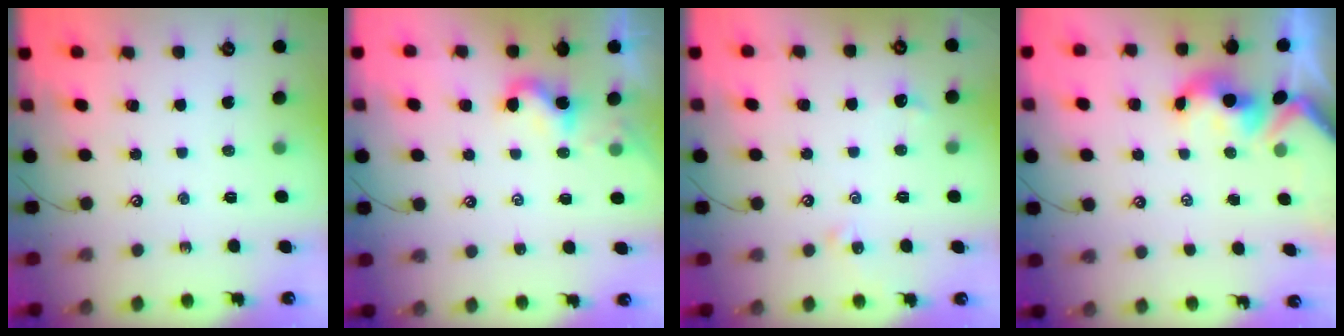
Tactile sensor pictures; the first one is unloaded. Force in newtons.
{"total": 0.6, "press": 0.6, "slide": 0.3}
{"total": 2.0, "press": 1.9, "slide": 0.5}
{"total": 1.5, "press": 1.3, "slide": 0.7}